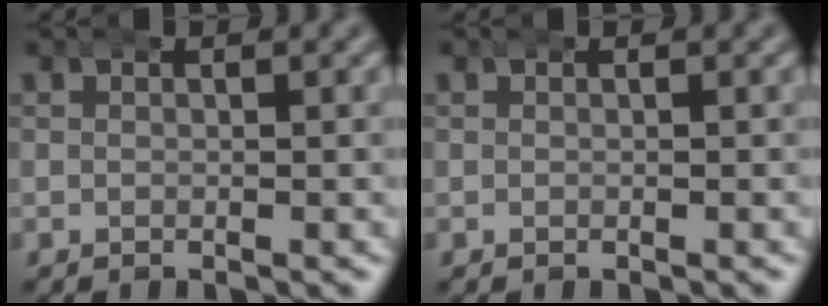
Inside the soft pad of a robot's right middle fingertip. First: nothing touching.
{"total": 0.0}